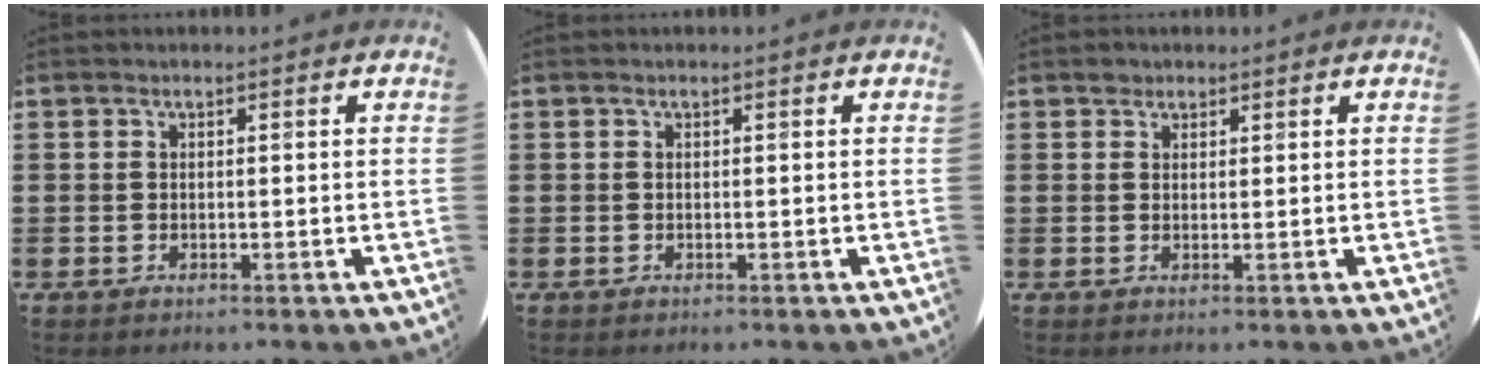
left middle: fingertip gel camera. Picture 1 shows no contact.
{"total": 0.0}
{"total": 1.2, "force": [1.0, 0.6, 0.0], "torque": [0.007, -0.002, 0.019]}